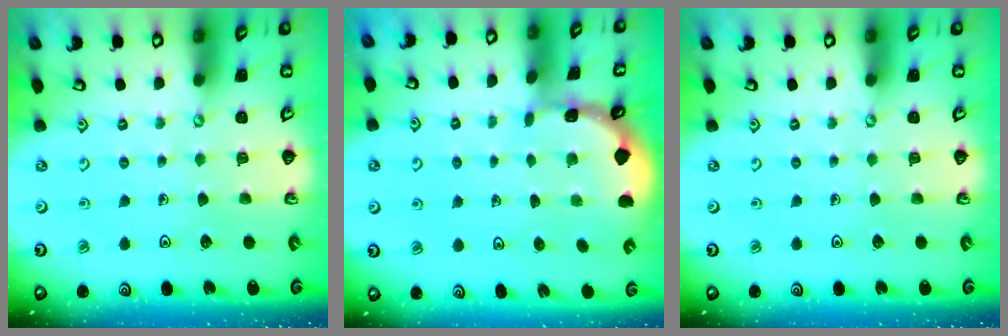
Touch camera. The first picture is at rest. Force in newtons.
{"total": 0.7, "press": 0.7, "slide": 0.3}
{"total": 0.0}